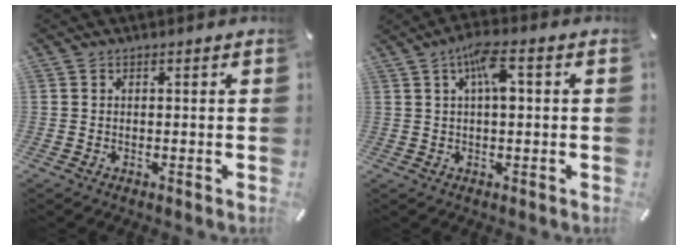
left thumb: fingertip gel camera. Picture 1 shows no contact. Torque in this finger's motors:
{"motor_torque": [1.42, 1.39, 1.37, -0.87, 0.11]}